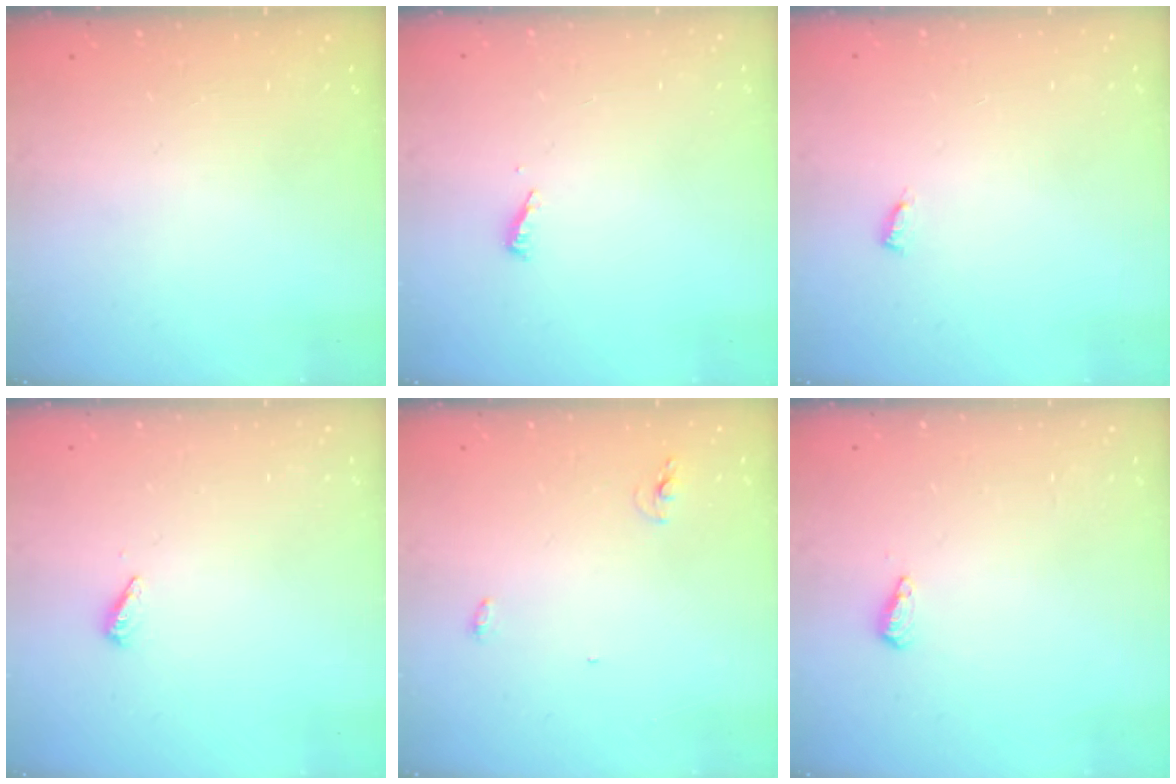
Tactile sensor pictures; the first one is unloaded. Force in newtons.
{"total": 3.6, "press": 3.6, "slide": 0.4}
{"total": 3.4, "press": 3.4, "slide": 0.3}
{"total": 2.9, "press": 2.9, "slide": 0.3}
{"total": 7.7, "press": 4.3, "slide": 6.3}
{"total": 5.3, "press": 5.2, "slide": 1.1}